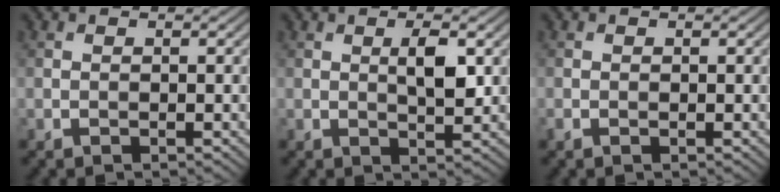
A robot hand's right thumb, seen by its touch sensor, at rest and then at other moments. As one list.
[{"total": 3.4, "force": [0.8, 1.0, 3.1], "torque": [-0.058, -0.005, 0.016]}, {"total": 0.6, "force": [-0.2, 0.3, 0.5], "torque": [-0.014, 0.000, -0.004]}]